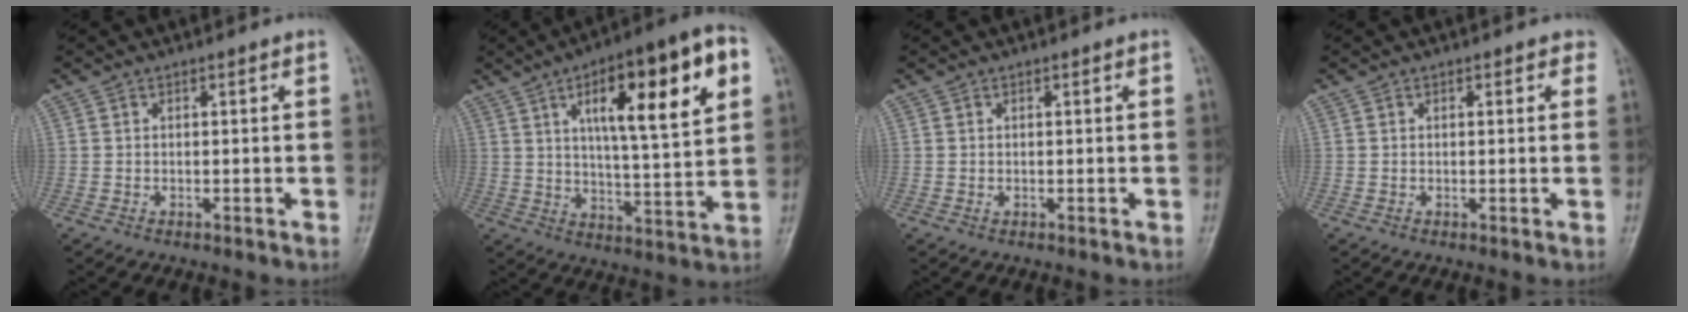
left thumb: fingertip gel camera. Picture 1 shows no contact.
{"total": 21.5, "force": [7.8, 5.8, 19.2], "torque": [-0.261, -0.007, 0.113]}
{"total": 0.5, "force": [0.1, 0.3, 0.4], "torque": [-0.004, 0.000, 0.005]}
{"total": 1.7, "force": [0.8, 1.0, 1.1], "torque": [0.002, 0.001, 0.005]}